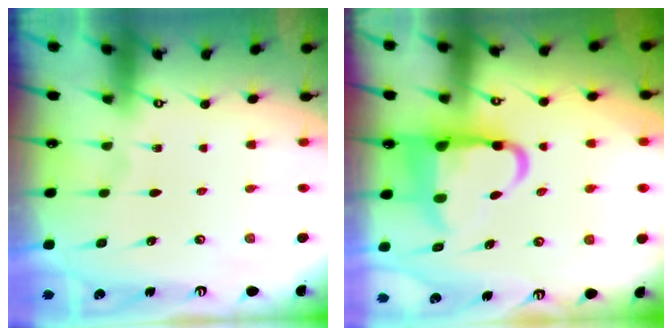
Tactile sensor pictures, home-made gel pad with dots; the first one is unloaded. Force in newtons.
{"total": 10.9, "press": 10.7, "slide": 2.0}